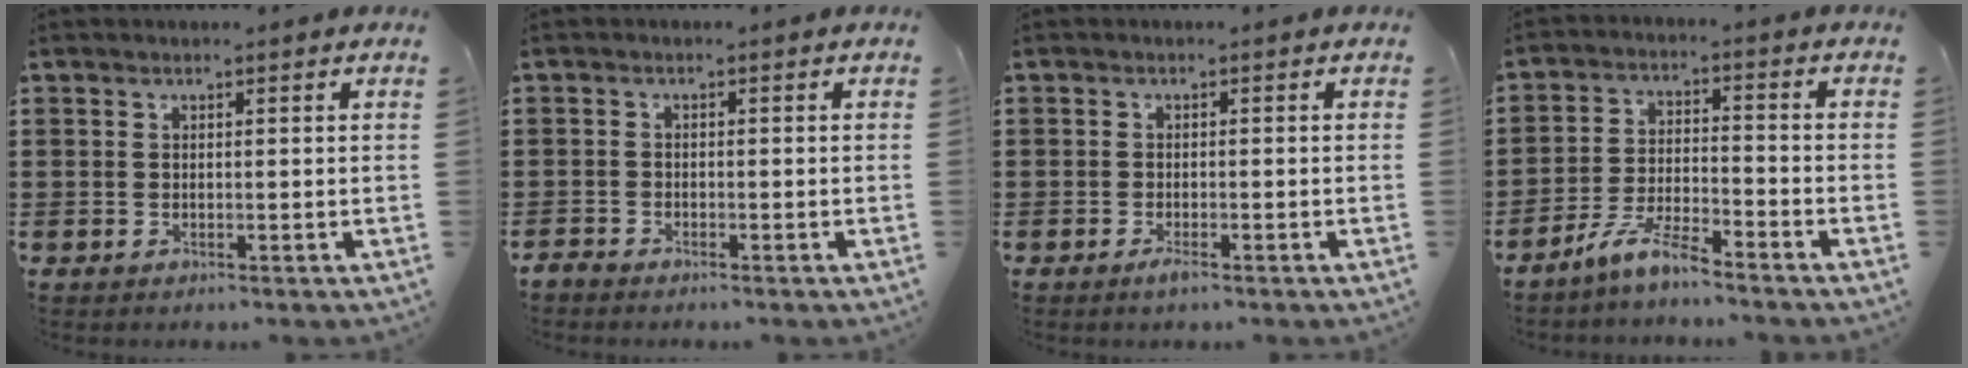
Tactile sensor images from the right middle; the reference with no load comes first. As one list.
[{"total": 1.2, "force": [-1.1, 0.3, 0.1], "torque": [-0.007, 0.001, -0.024]}, {"total": 1.4, "force": [-0.9, 0.1, 1.0], "torque": [-0.017, -0.005, -0.016]}, {"total": 6.4, "force": [-5.6, 0.7, 3.2], "torque": [-0.077, -0.006, -0.111]}]